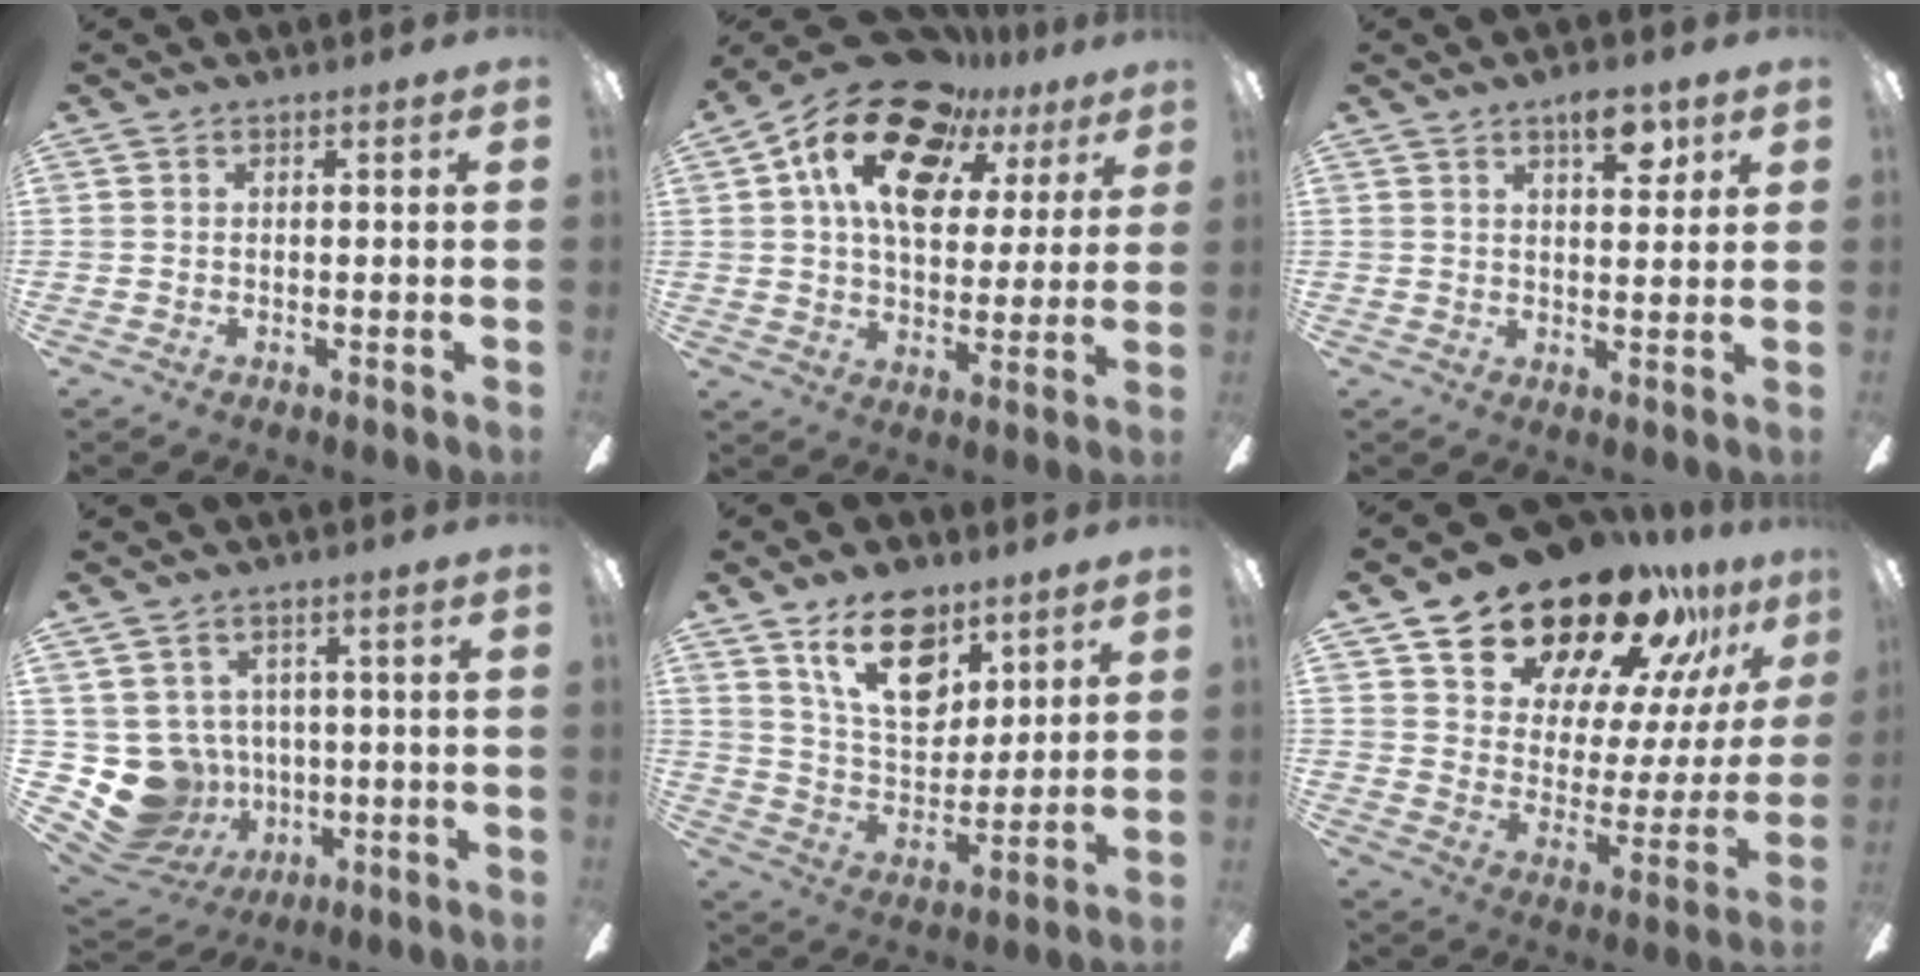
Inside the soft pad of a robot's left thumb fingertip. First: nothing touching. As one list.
[{"total": 19.2, "force": [10.6, 11.3, 11.4], "torque": [-0.199, -0.043, 0.187]}, {"total": 6.6, "force": [3.8, 2.6, 4.7], "torque": [-0.052, -0.013, 0.057]}, {"total": 11.3, "force": [-2.0, 10.5, 3.9], "torque": [-0.128, 0.005, -0.026]}, {"total": 17.7, "force": [10.6, 10.0, 10.0], "torque": [-0.155, -0.042, 0.191]}, {"total": 23.3, "force": [18.8, 10.5, 8.9], "torque": [-0.146, -0.130, 0.336]}]